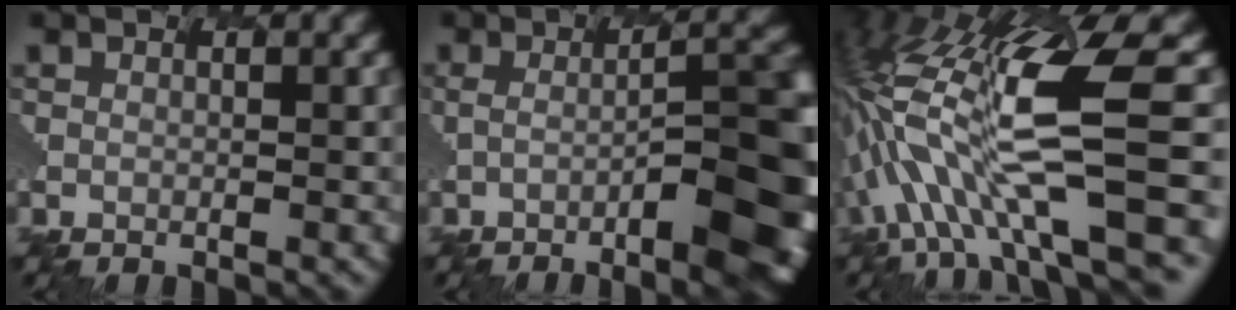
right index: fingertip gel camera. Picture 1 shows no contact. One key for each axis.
{"total": 11.2, "fx": -3.8, "fy": 3.2, "fz": 10.1, "tx": -0.111, "ty": 0.011, "tz": -0.058}
{"total": 12.6, "fx": -0.5, "fy": 4.1, "fz": 12.0, "tx": -0.260, "ty": 0.023, "tz": -0.015}